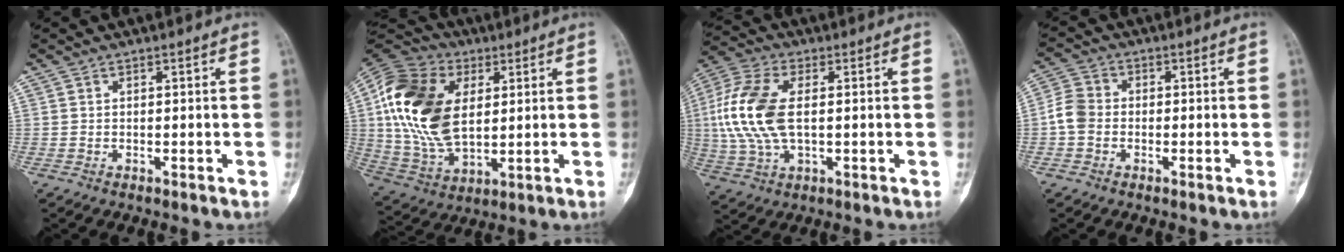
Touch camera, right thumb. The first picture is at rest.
{"total": 21.6, "force": [4.2, 13.5, 16.4], "torque": [-0.320, -0.008, 0.074]}
{"total": 14.5, "force": [0.9, 7.8, 12.2], "torque": [-0.280, 0.011, 0.017]}
{"total": 4.7, "force": [-1.1, 3.8, 2.5], "torque": [-0.043, 0.011, -0.034]}